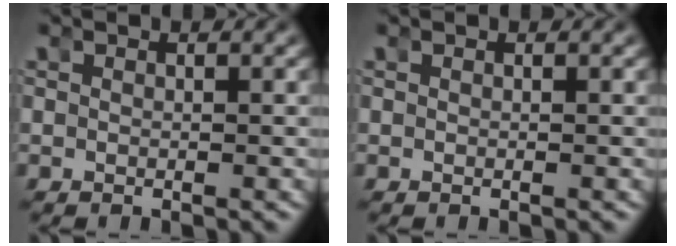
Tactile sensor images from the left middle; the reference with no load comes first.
{"total": 0.0}